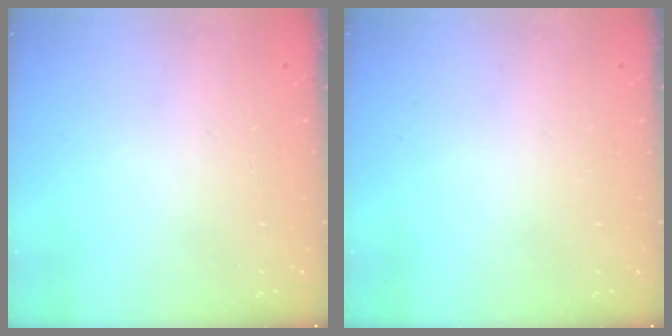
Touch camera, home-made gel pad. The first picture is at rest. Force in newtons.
{"total": 0.0}